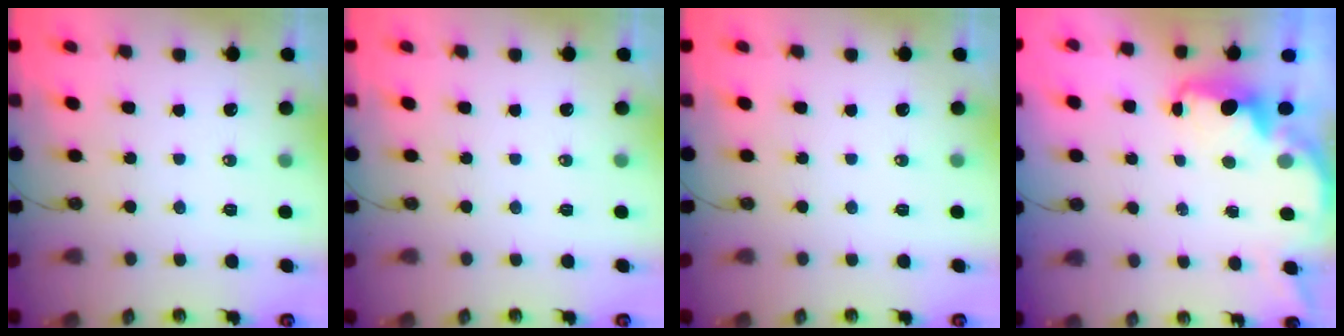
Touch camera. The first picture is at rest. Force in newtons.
{"total": 0.0}
{"total": 0.0}
{"total": 2.3, "press": 2.1, "slide": 0.9}